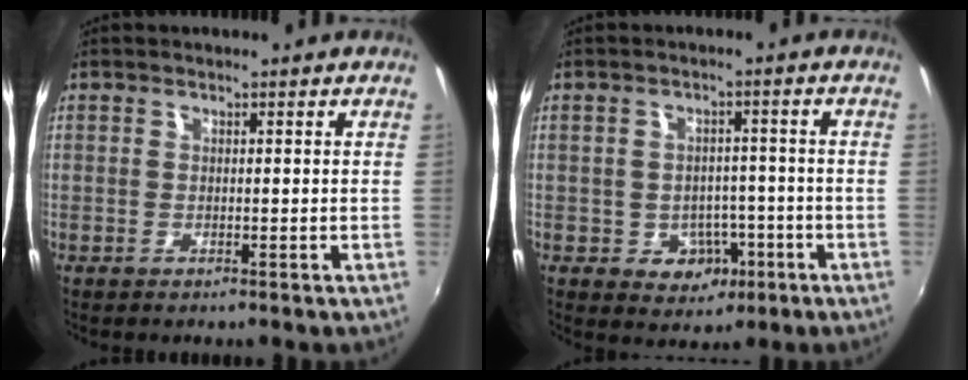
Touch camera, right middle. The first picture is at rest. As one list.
[{"total": 6.3, "force": [-2.3, 5.3, 2.6], "torque": [-0.054, 0.009, -0.016]}]